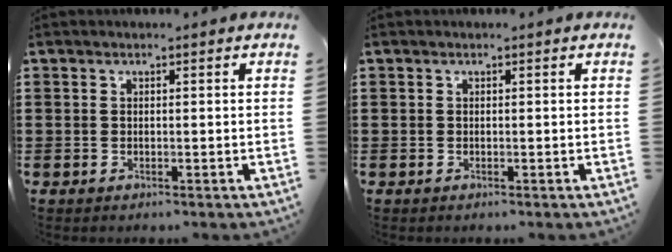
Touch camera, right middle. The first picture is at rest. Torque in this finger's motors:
{"motor_torque": [-0.41, -0.22, 0.00, -0.01]}